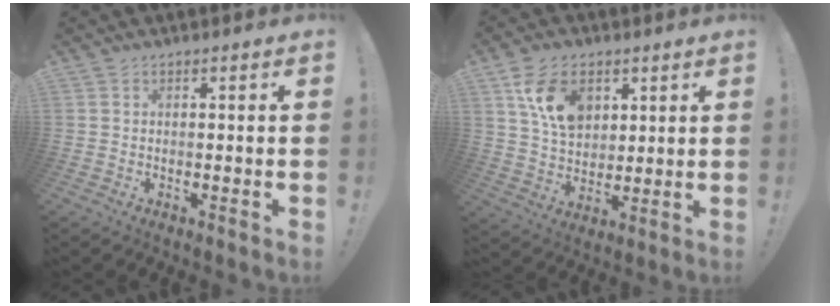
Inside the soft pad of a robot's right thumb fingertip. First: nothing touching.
{"total": 13.1, "force": [5.7, 8.9, 7.7], "torque": [-0.115, -0.010, 0.111]}